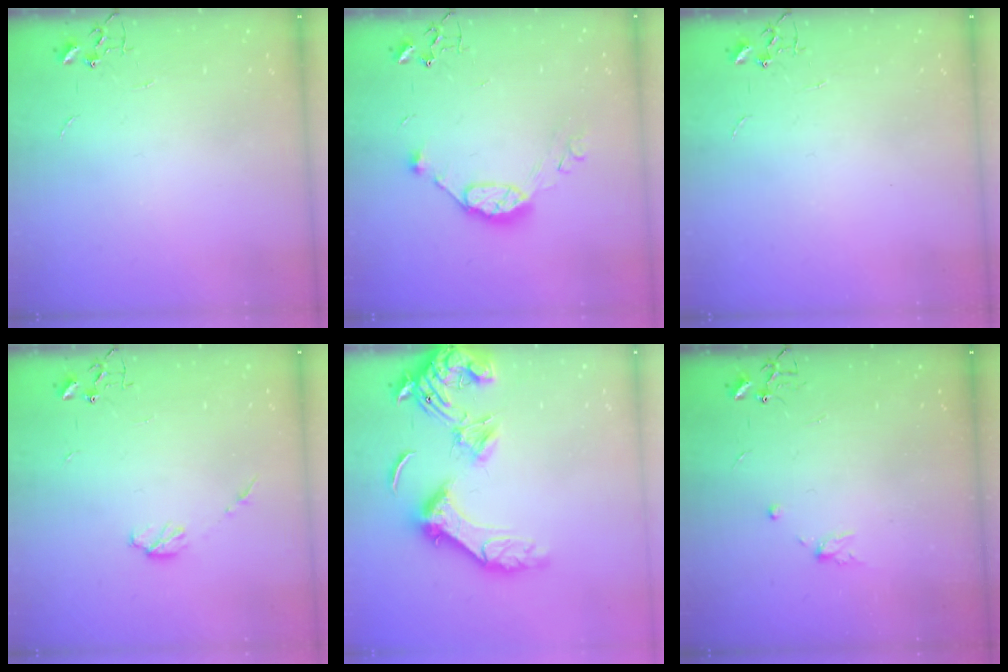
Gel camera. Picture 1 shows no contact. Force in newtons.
{"total": 10.8, "press": 10.7, "slide": 0.8}
{"total": 0.0}
{"total": 5.8, "press": 5.8, "slide": 0.5}
{"total": 17.5, "press": 17.4, "slide": 2.4}
{"total": 5.0, "press": 4.6, "slide": 1.8}